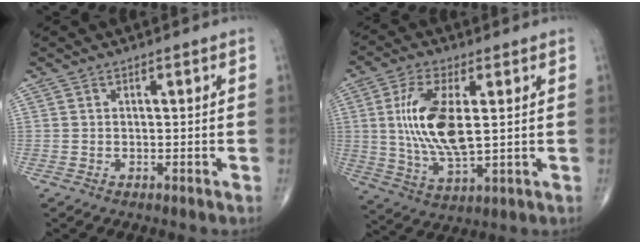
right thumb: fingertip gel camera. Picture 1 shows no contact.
{"total": 13.6, "force": [1.8, 5.6, 12.3], "torque": [-0.251, -0.015, 0.039]}